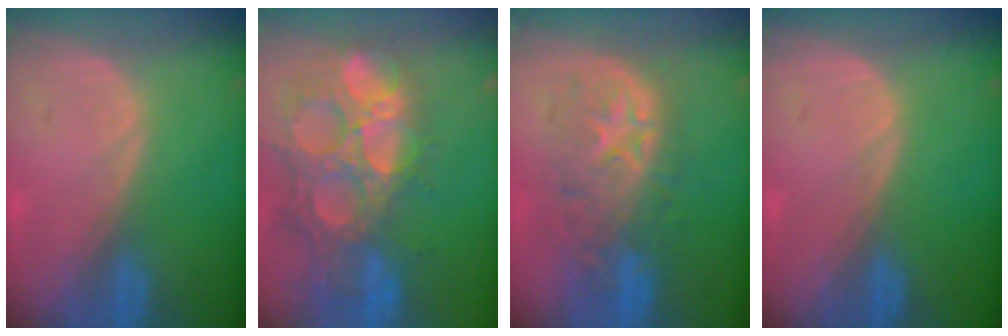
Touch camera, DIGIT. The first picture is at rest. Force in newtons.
{"total": 14.8, "press": 12.3, "slide": 8.3}
{"total": 9.5, "press": 9.0, "slide": 3.1}
{"total": 0.0}